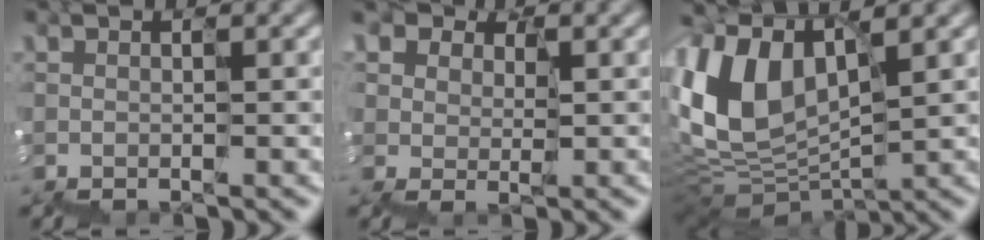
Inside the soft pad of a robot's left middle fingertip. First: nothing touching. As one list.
[{"total": 4.9, "force": [2.8, 3.4, 2.0], "torque": [-0.047, 0.007, 0.055]}, {"total": 9.0, "force": [3.3, 5.2, 6.5], "torque": [-0.203, 0.012, 0.063]}]